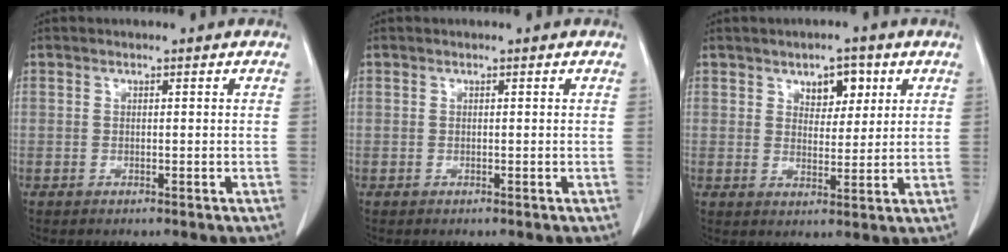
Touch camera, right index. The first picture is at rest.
{"total": 0.0}
{"total": 5.0, "force": [2.5, 2.8, 3.2], "torque": [-0.041, 0.004, 0.038]}